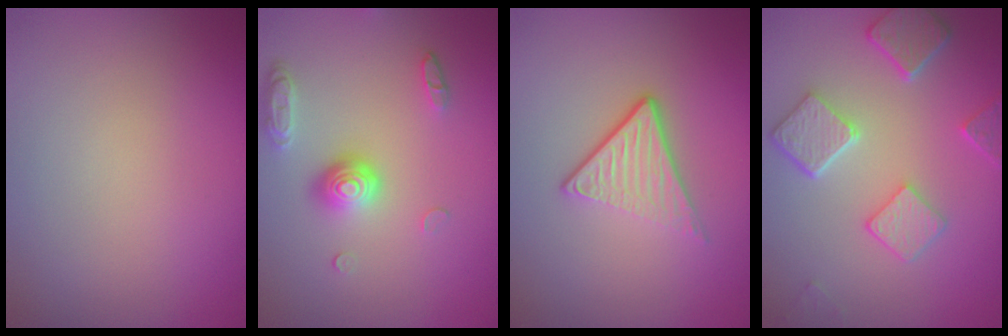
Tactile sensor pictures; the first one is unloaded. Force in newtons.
{"total": 3.8, "press": 3.0, "slide": 2.3}
{"total": 3.6, "press": 2.4, "slide": 2.7}
{"total": 5.2, "press": 4.1, "slide": 3.2}